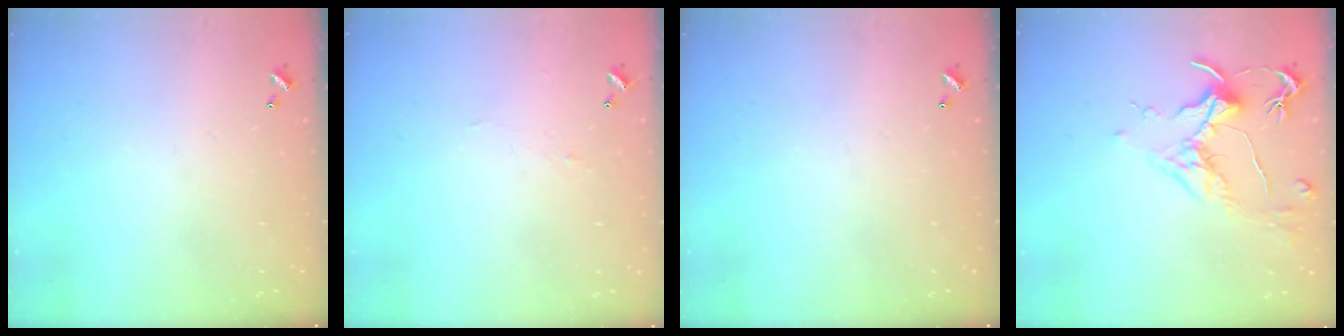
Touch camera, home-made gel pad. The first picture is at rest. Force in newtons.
{"total": 1.0, "press": 0.9, "slide": 0.4}
{"total": 0.0}
{"total": 1.7, "press": 1.5, "slide": 0.9}